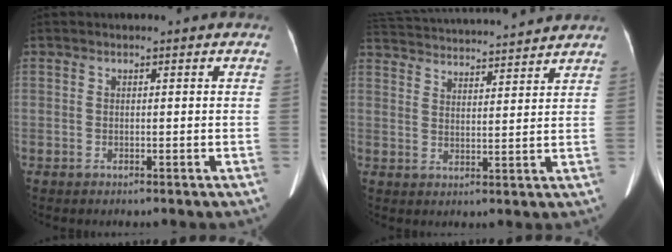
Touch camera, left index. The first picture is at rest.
{"total": 18.3, "force": [17.0, 2.0, 6.5], "torque": [-0.130, 0.037, 0.256]}